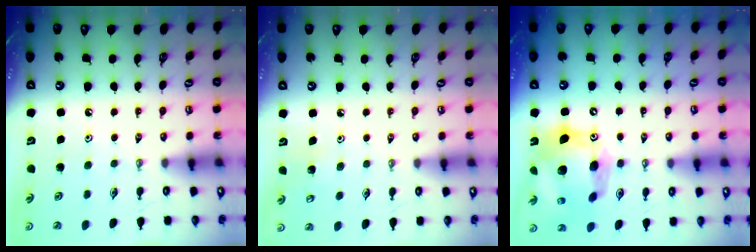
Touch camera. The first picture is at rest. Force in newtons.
{"total": 5.0, "press": 5.0, "slide": 0.5}
{"total": 18.4, "press": 18.3, "slide": 1.9}